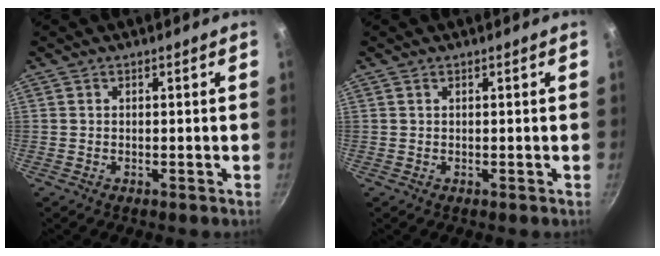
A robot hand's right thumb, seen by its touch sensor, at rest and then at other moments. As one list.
[{"total": 0.0}]